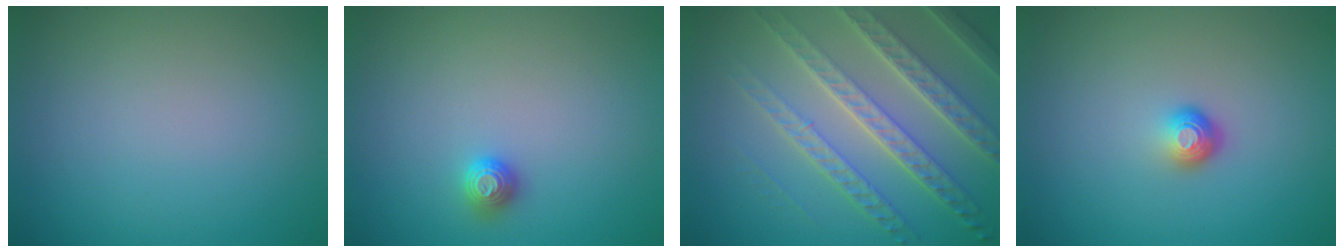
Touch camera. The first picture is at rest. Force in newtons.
{"total": 1.1, "press": 1.1, "slide": 0.2}
{"total": 7.9, "press": 5.3, "slide": 5.9}
{"total": 1.7, "press": 1.1, "slide": 1.3}